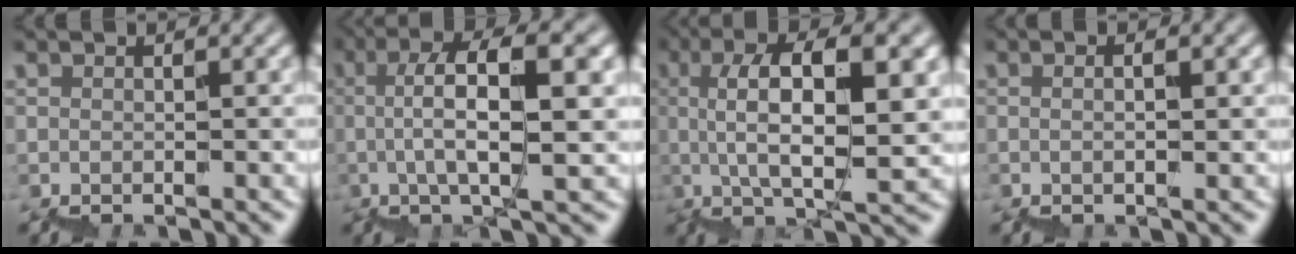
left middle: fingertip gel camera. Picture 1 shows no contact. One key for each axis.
{"total": 5.9, "fx": 1.2, "fy": 1.3, "fz": 5.6, "tx": -0.102, "ty": 0.024, "tz": 0.015}
{"total": 7.0, "fx": 2.6, "fy": 1.7, "fz": 6.3, "tx": -0.101, "ty": 0.030, "tz": 0.041}
{"total": 1.0, "fx": 0.7, "fy": 0.1, "fz": 0.7, "tx": -0.008, "ty": 0.003, "tz": -0.001}